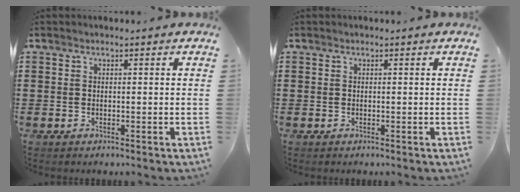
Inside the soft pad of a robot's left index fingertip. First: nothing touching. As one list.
[{"total": 0.0}]